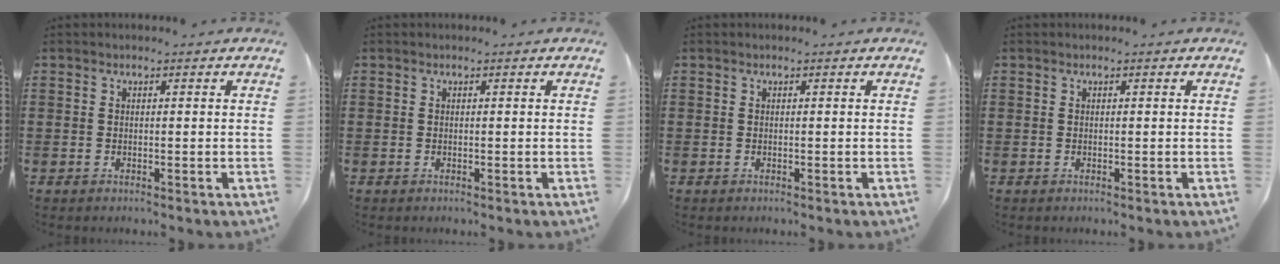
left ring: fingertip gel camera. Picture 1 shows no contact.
{"total": 0.0}
{"total": 0.0}
{"total": 0.0}